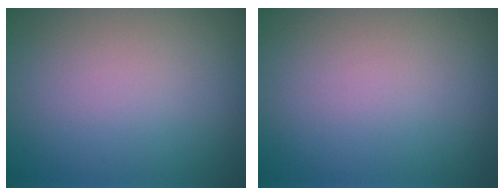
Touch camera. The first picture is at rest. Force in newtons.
{"total": 0.0}